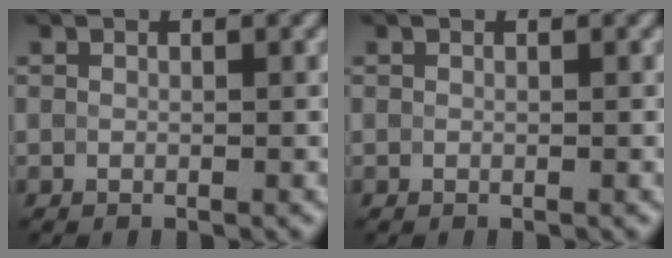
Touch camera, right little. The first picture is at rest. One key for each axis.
{"total": 0.0}